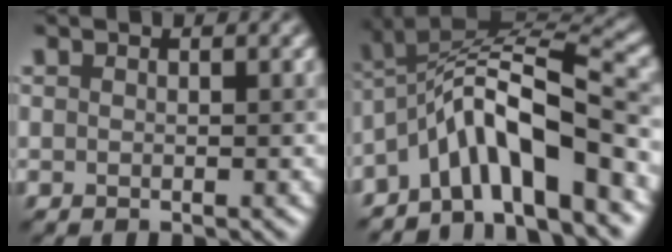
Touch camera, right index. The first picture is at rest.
{"total": 8.7, "force": [-4.1, 2.3, 7.2], "torque": [-0.117, 0.019, -0.084]}